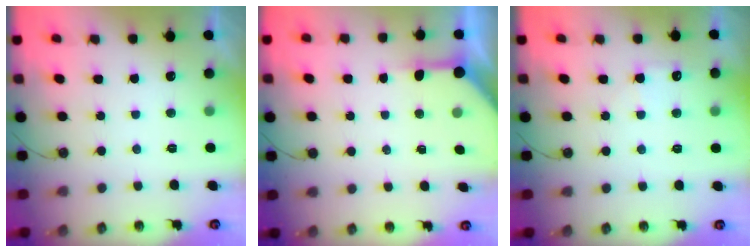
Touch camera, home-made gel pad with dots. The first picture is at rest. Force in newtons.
{"total": 4.5, "press": 4.5, "slide": 0.4}
{"total": 4.7, "press": 4.6, "slide": 0.6}